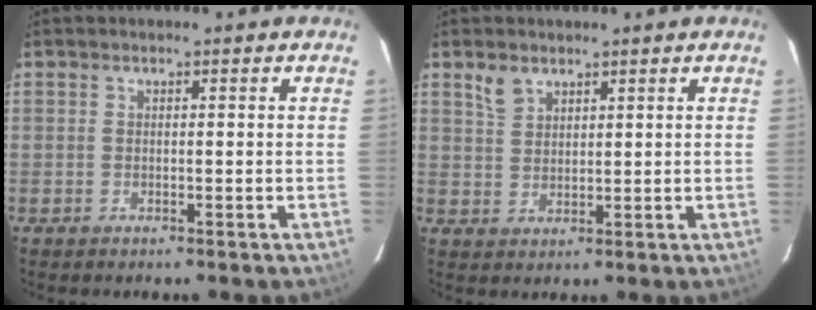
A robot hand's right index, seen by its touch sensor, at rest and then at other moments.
{"total": 3.5, "force": [2.5, 2.1, 1.5], "torque": [-0.027, 0.005, 0.050]}